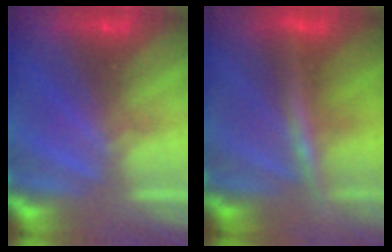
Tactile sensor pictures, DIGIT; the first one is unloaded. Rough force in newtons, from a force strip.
{"total": 2.4}